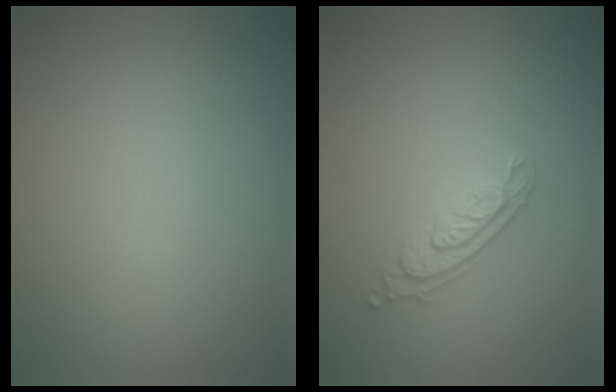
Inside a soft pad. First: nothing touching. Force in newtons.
{"total": 3.0, "press": 2.2, "slide": 2.0}